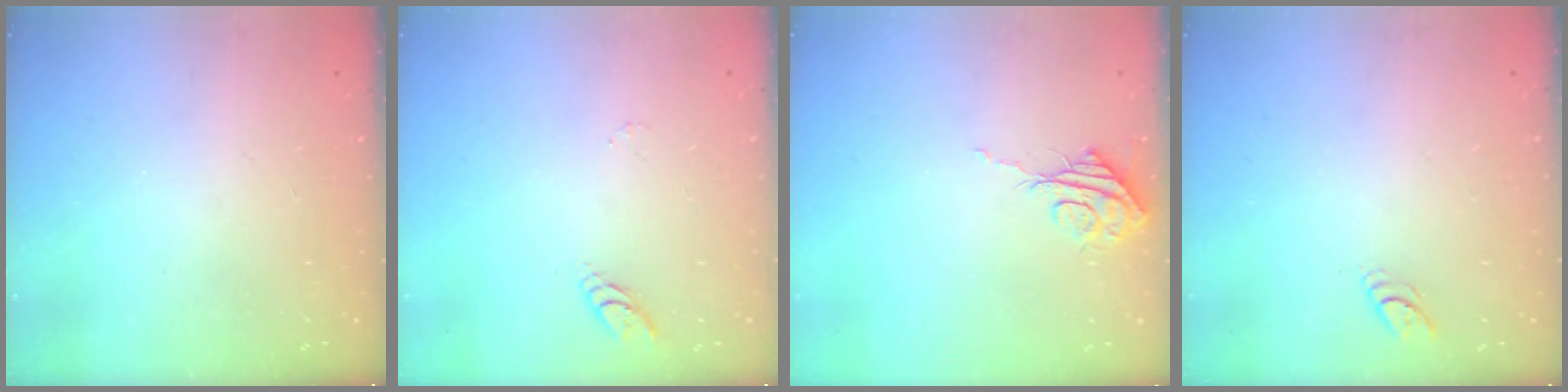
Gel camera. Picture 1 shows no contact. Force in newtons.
{"total": 4.1, "press": 4.1, "slide": 0.4}
{"total": 8.0, "press": 8.0, "slide": 0.4}
{"total": 3.8, "press": 3.8, "slide": 0.1}